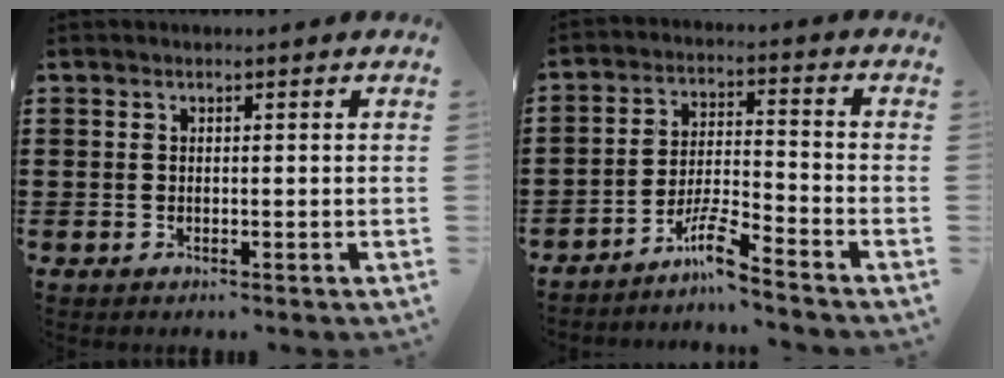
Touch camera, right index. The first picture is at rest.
{"total": 6.6, "force": [-5.5, 0.6, 3.7], "torque": [-0.084, -0.001, -0.109]}